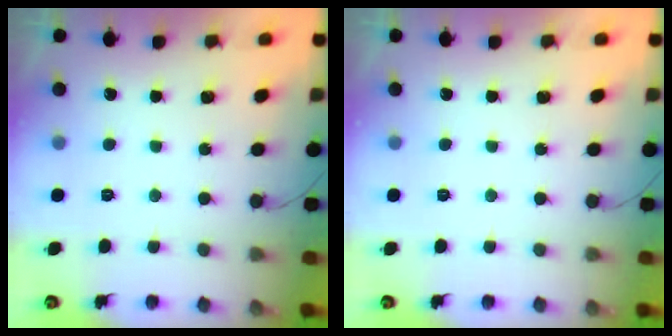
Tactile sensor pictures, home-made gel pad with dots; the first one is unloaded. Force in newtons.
{"total": 0.0}